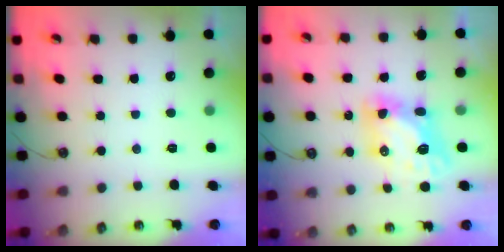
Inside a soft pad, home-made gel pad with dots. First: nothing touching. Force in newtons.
{"total": 8.3, "press": 8.2, "slide": 1.2}